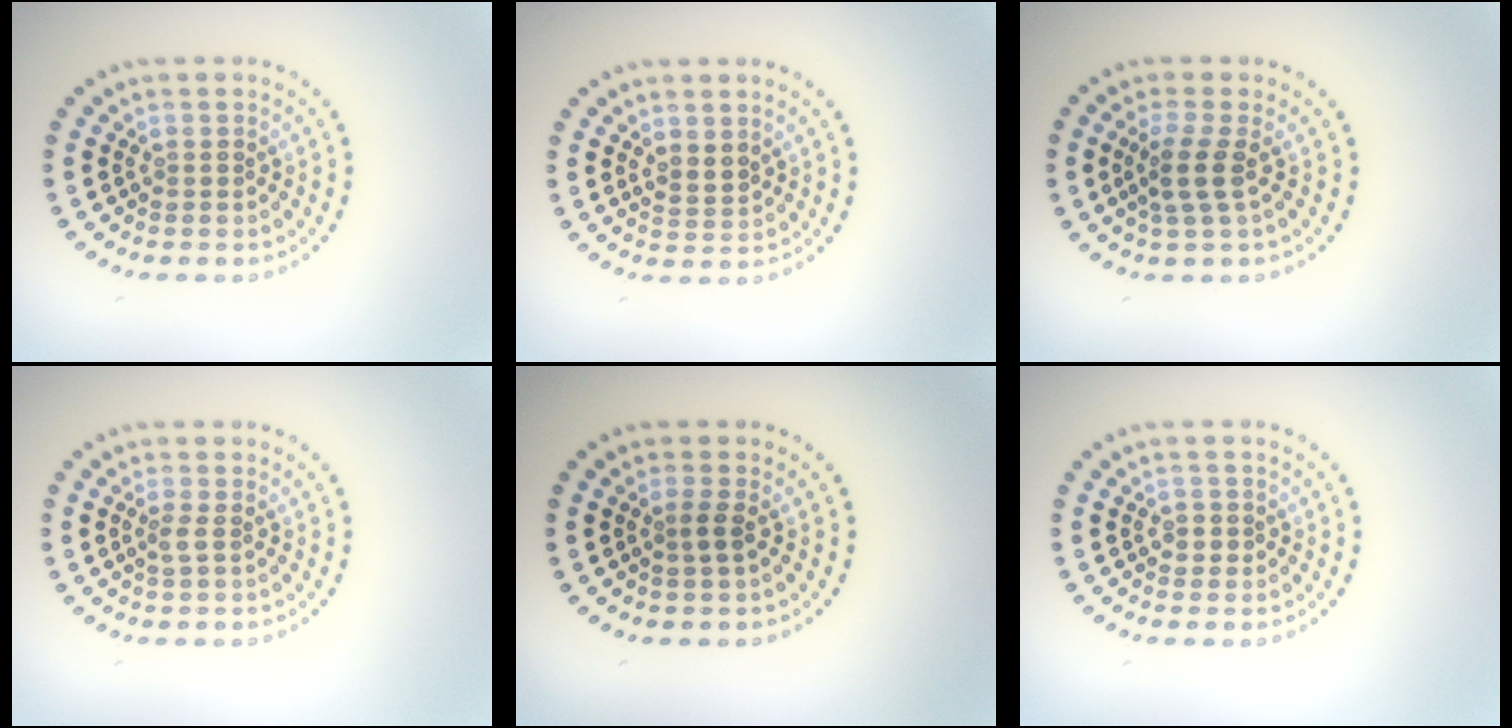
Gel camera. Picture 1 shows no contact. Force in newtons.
{"total": 1.6, "press": 1.3, "slide": 0.9}
{"total": 2.4, "press": 1.9, "slide": 1.4}
{"total": 1.0, "press": 0.7, "slide": 0.7}
{"total": 1.2, "press": 0.9, "slide": 0.8}
{"total": 1.1, "press": 1.0, "slide": 0.5}